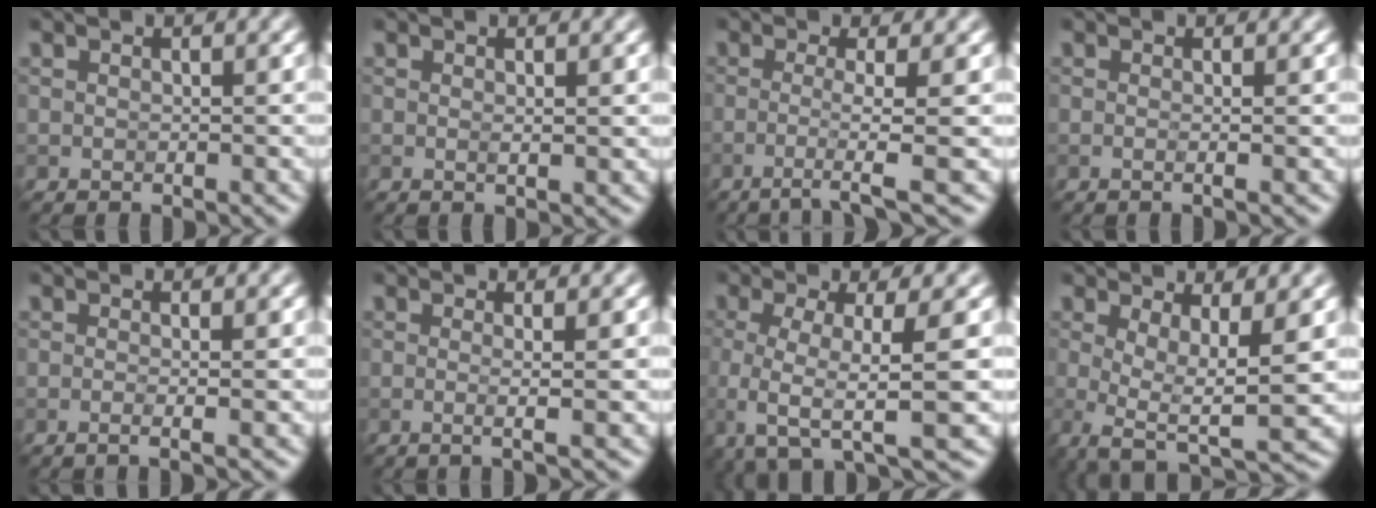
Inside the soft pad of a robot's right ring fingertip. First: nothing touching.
{"total": 0.9, "force": [0.2, 0.1, 0.8], "torque": [-0.011, -0.002, 0.003]}
{"total": 3.6, "force": [-1.2, 0.4, 3.4], "torque": [-0.052, -0.002, -0.033]}
{"total": 1.6, "force": [0.0, 0.7, 1.4], "torque": [-0.008, -0.005, -0.019]}
{"total": 2.2, "force": [0.0, 1.1, 1.9], "torque": [-0.007, -0.008, -0.026]}
{"total": 2.5, "force": [0.0, 0.8, 2.3], "torque": [-0.031, 0.001, -0.025]}
{"total": 6.6, "force": [-1.4, 1.8, 6.1], "torque": [-0.096, -0.014, -0.037]}
{"total": 5.5, "force": [-0.2, 1.6, 5.2], "torque": [-0.085, -0.009, -0.006]}